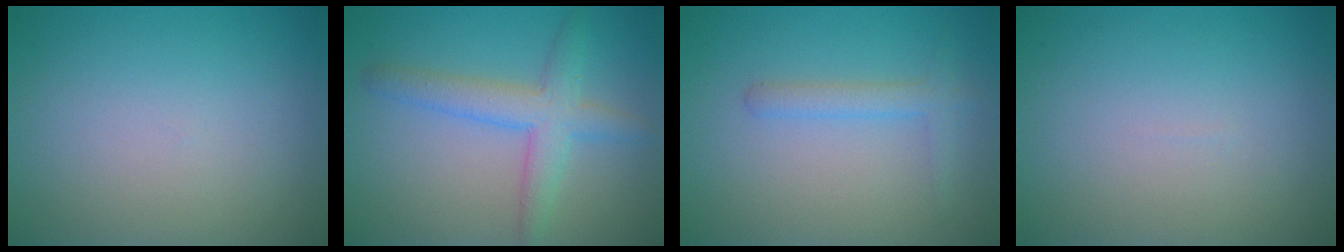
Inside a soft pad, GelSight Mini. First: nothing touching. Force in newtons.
{"total": 4.0, "press": 3.9, "slide": 0.2}
{"total": 1.7, "press": 1.7, "slide": 0.1}
{"total": 0.0}